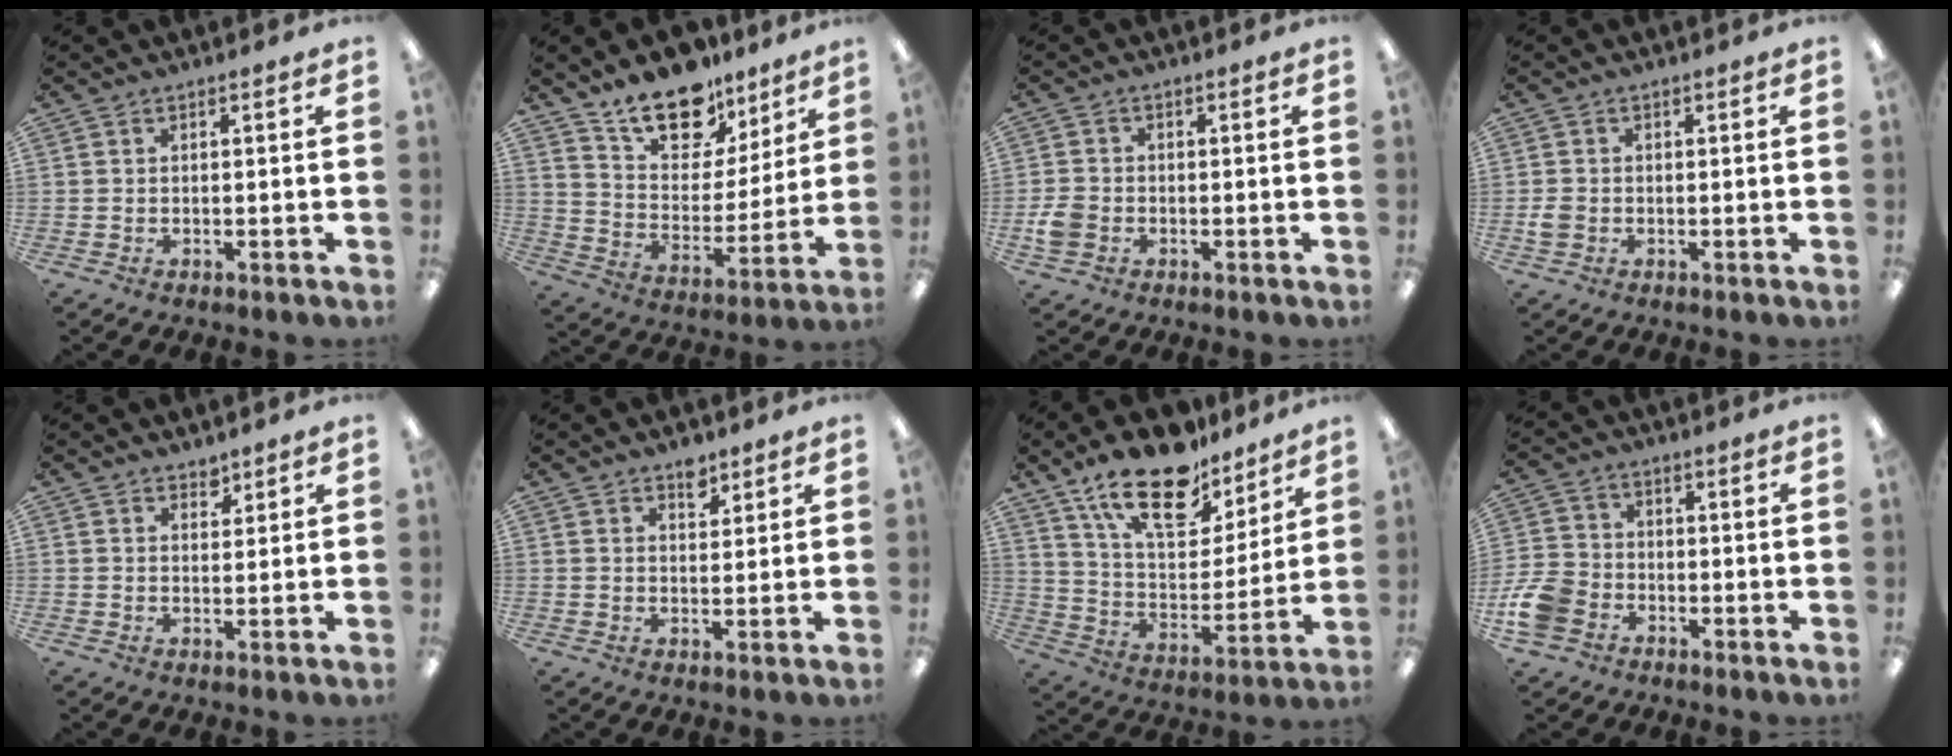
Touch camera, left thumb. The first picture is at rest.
{"total": 16.6, "force": [12.8, 8.5, 6.5], "torque": [-0.112, -0.083, 0.233]}
{"total": 4.3, "force": [-1.4, 3.4, 2.2], "torque": [-0.040, 0.009, -0.024]}
{"total": 2.5, "force": [-0.5, 2.0, 1.3], "torque": [-0.023, 0.005, -0.009]}
{"total": 2.4, "force": [2.1, 1.1, 0.3], "torque": [0.009, -0.013, 0.036]}
{"total": 4.3, "force": [3.2, 2.2, 1.7], "torque": [-0.006, -0.019, 0.053]}
{"total": 20.1, "force": [14.3, 9.4, 10.6], "torque": [-0.182, -0.079, 0.251]}
{"total": 9.1, "force": [-3.8, 6.8, 4.5], "torque": [-0.105, 0.027, -0.069]}